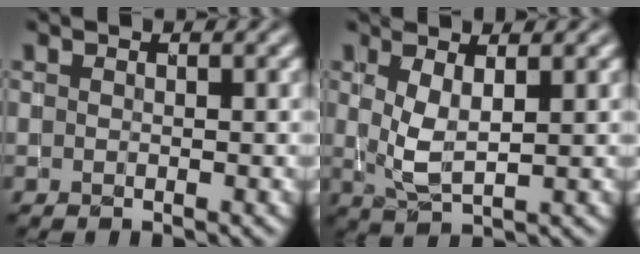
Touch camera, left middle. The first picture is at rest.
{"total": 2.5, "force": [0.8, 0.8, 2.2], "torque": [-0.050, -0.008, 0.023]}